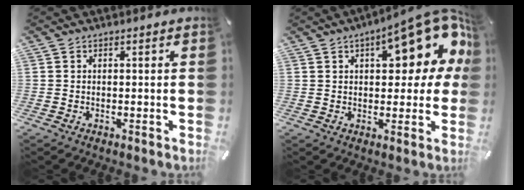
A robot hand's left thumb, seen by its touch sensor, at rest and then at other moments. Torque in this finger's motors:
{"motor_torque": [2.37, 2.43, 0.40, -0.05, 0.11]}